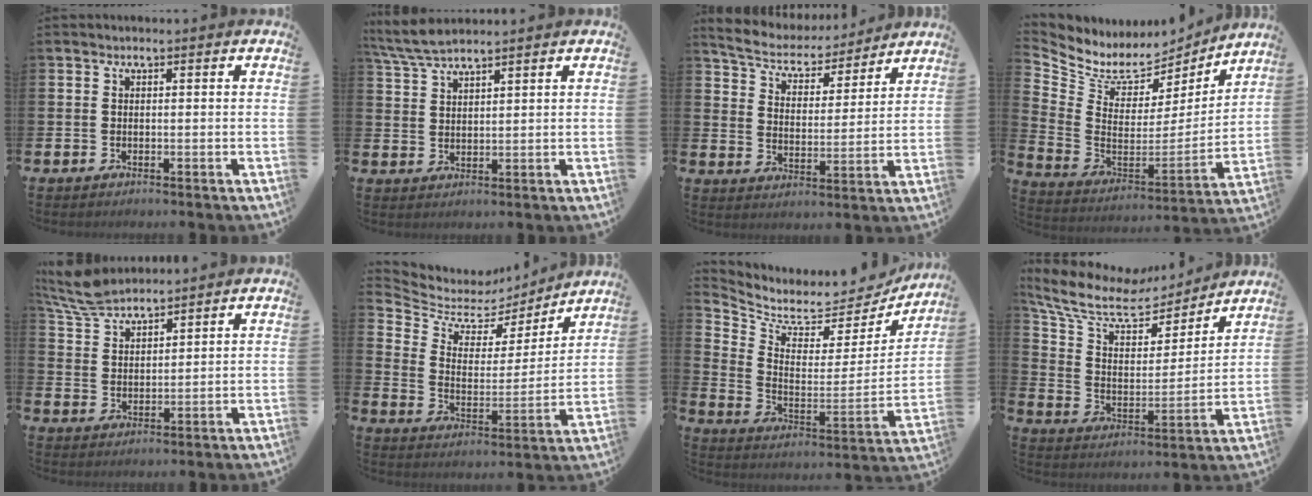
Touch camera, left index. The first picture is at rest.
{"total": 4.6, "force": [4.3, 0.3, 1.6], "torque": [-0.047, -0.010, 0.079]}
{"total": 5.8, "force": [5.6, 1.5, 0.8], "torque": [-0.051, -0.046, 0.094]}
{"total": 7.6, "force": [6.4, 3.7, 1.4], "torque": [-0.067, -0.048, 0.110]}
{"total": 6.9, "force": [6.5, 1.3, 1.8], "torque": [-0.060, -0.023, 0.121]}
{"total": 6.3, "force": [5.3, 3.1, 1.1], "torque": [-0.062, -0.042, 0.088]}
{"total": 6.5, "force": [6.1, 2.0, 0.8], "torque": [-0.048, -0.065, 0.100]}
{"total": 9.8, "force": [7.7, 4.7, 3.8], "torque": [-0.119, -0.045, 0.133]}